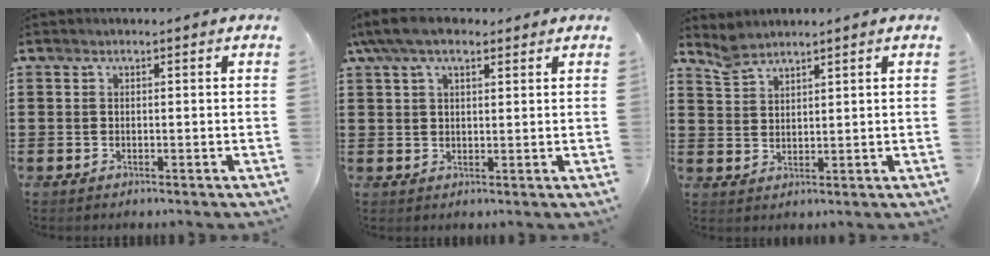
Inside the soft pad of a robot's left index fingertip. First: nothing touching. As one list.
[{"total": 5.9, "force": [3.9, 2.5, 3.7], "torque": [-0.083, 0.008, 0.072]}, {"total": 2.7, "force": [2.7, 0.4, 0.4], "torque": [-0.015, -0.004, 0.053]}]